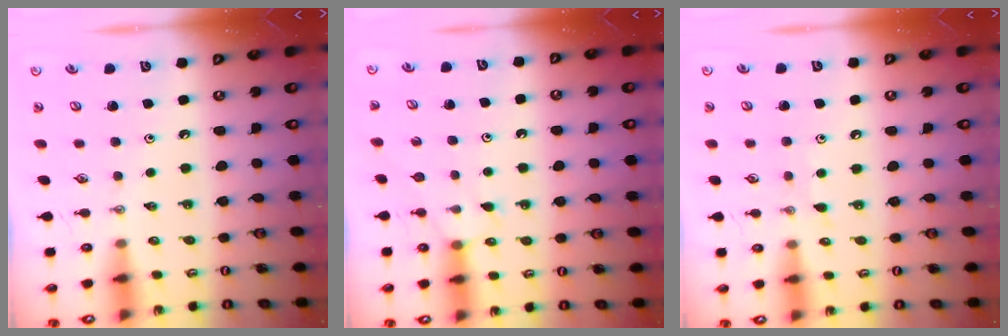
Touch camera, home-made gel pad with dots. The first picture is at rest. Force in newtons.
{"total": 6.0, "press": 6.0, "slide": 0.7}
{"total": 4.9, "press": 4.8, "slide": 0.5}